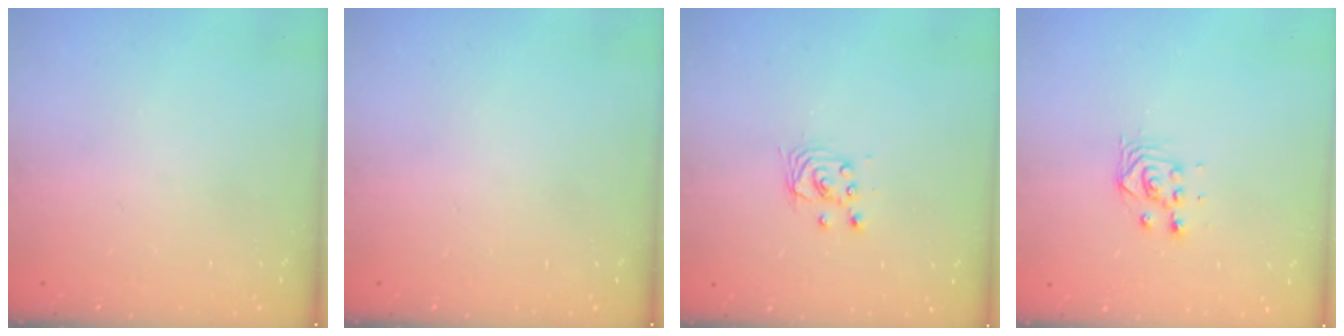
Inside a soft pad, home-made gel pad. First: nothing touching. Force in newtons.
{"total": 0.0}
{"total": 2.9, "press": 2.9, "slide": 0.2}
{"total": 3.4, "press": 3.4, "slide": 0.1}